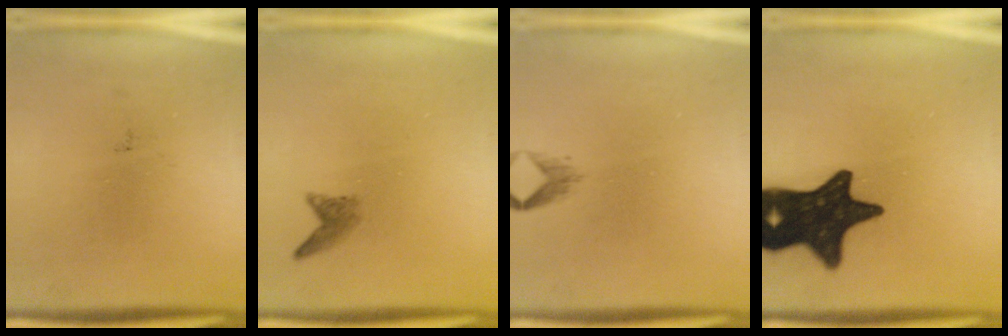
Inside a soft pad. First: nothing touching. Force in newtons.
{"total": 1.5}
{"total": 1.1}
{"total": 18.2}